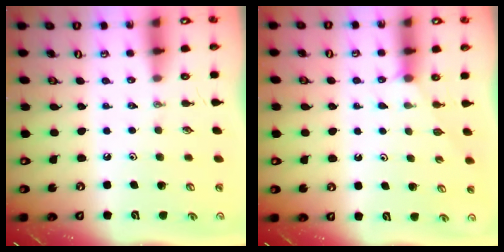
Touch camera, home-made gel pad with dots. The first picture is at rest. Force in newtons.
{"total": 2.5, "press": 2.5, "slide": 0.3}